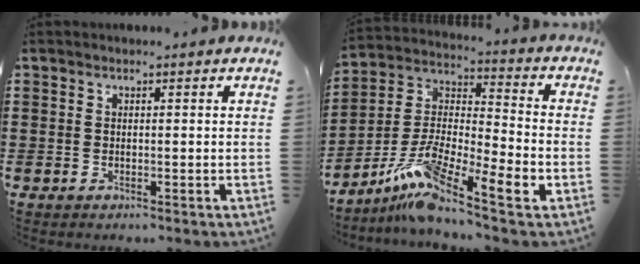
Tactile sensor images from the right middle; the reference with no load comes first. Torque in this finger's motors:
{"motor_torque": [1.12, -1.02, 0.83, 0.21]}